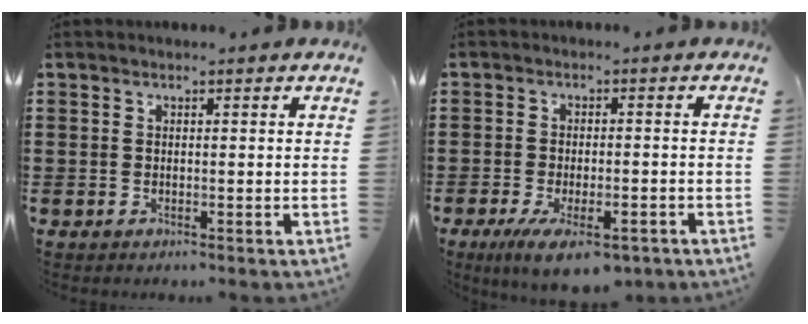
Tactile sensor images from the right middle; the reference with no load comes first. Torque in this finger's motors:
{"motor_torque": [1.85, -0.06, 0.28, 0.15]}